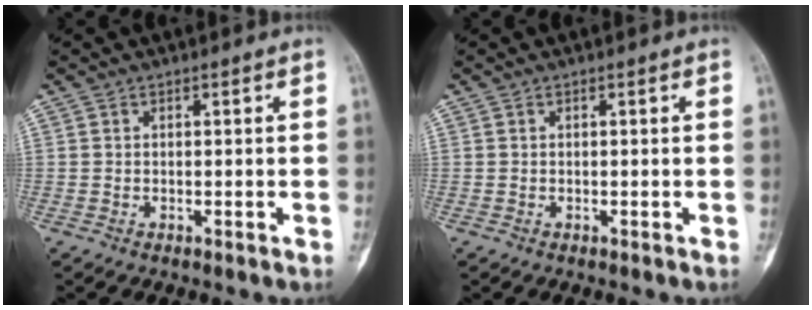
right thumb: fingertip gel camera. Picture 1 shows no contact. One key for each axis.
{"total": 0.0}